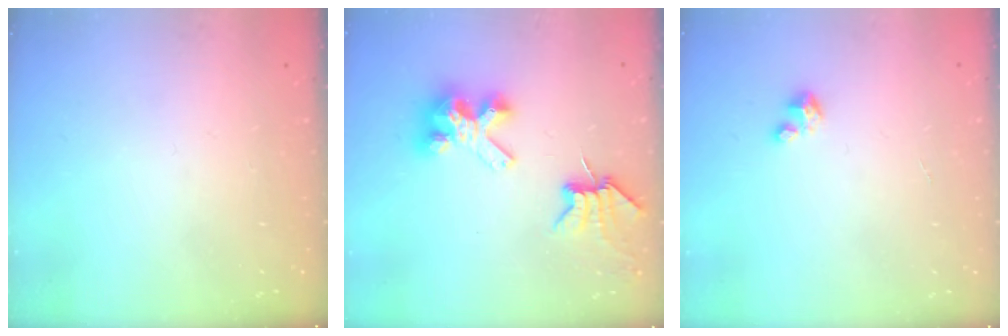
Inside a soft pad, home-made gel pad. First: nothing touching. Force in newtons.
{"total": 8.4, "press": 8.3, "slide": 1.1}
{"total": 1.7, "press": 1.6, "slide": 0.1}